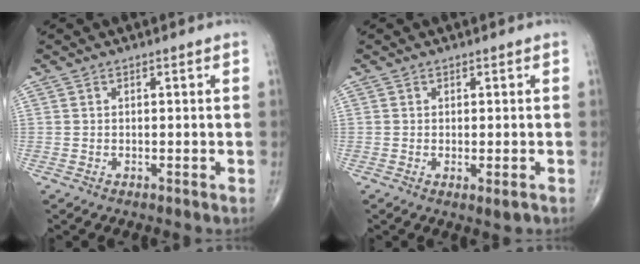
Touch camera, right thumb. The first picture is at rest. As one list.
[{"total": 1.9, "force": [-0.6, 0.5, 1.8], "torque": [-0.030, -0.007, -0.004]}]